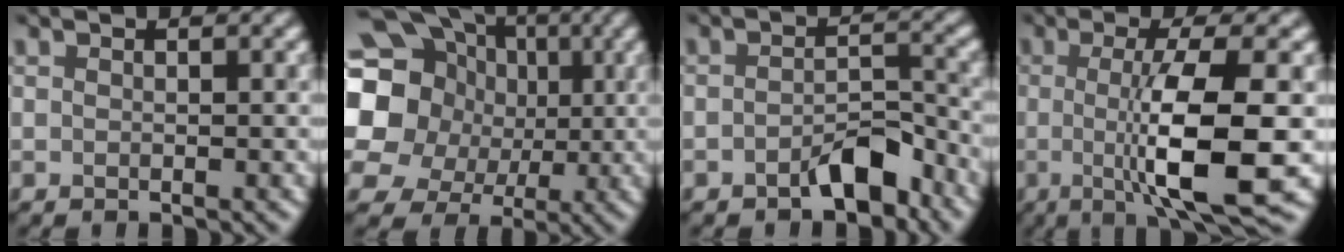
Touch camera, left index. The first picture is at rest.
{"total": 18.5, "force": [2.9, 17.0, 6.9], "torque": [-0.168, 0.026, 0.016]}
{"total": 3.7, "force": [-3.1, 1.2, 1.6], "torque": [-0.023, 0.011, -0.041]}
{"total": 9.1, "force": [-1.7, 1.7, 8.7], "torque": [-0.122, -0.010, -0.017]}